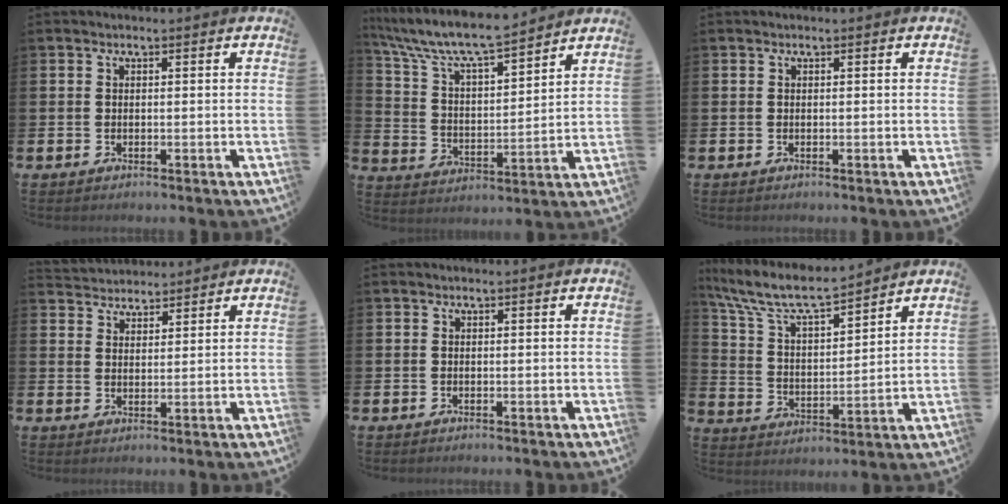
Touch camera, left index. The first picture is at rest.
{"total": 8.8, "force": [8.2, 1.3, 3.1], "torque": [-0.099, -0.053, 0.143]}
{"total": 0.0}
{"total": 3.5, "force": [3.3, 0.9, -0.5], "torque": [-0.010, -0.010, 0.064]}
{"total": 0.0}
{"total": 8.7, "force": [8.0, 1.4, 3.2], "torque": [-0.101, -0.047, 0.139]}